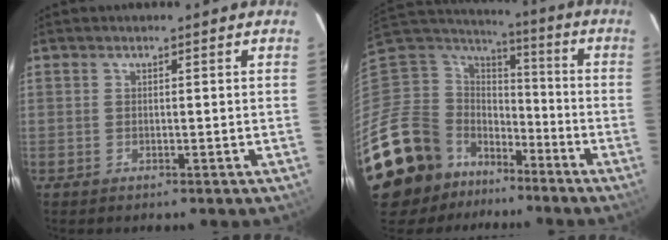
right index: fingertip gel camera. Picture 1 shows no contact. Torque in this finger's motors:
{"motor_torque": [0.18, -0.46, -0.11, -0.21]}